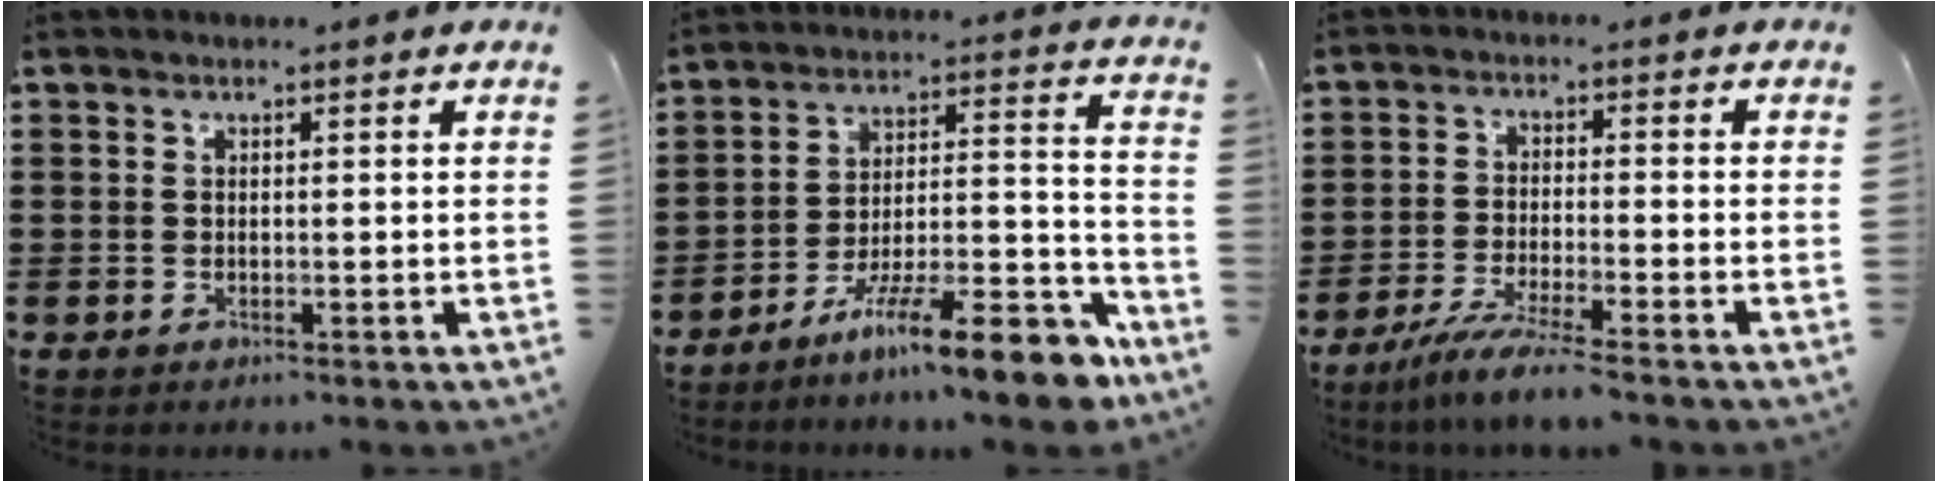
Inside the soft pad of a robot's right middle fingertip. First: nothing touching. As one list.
[{"total": 14.6, "force": [-10.9, 1.9, 9.6], "torque": [-0.138, 0.039, -0.186]}, {"total": 5.3, "force": [-4.5, -0.5, 2.7], "torque": [-0.064, -0.022, -0.087]}]